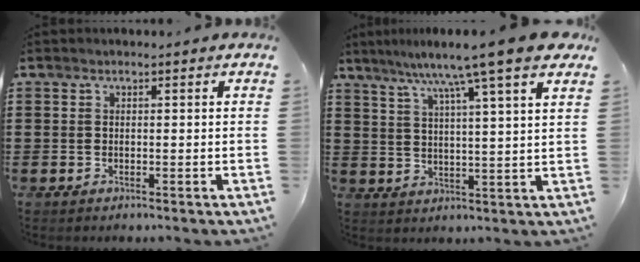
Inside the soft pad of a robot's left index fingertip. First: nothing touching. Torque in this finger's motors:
{"motor_torque": [2.14, 0.00, 1.05, 0.21]}